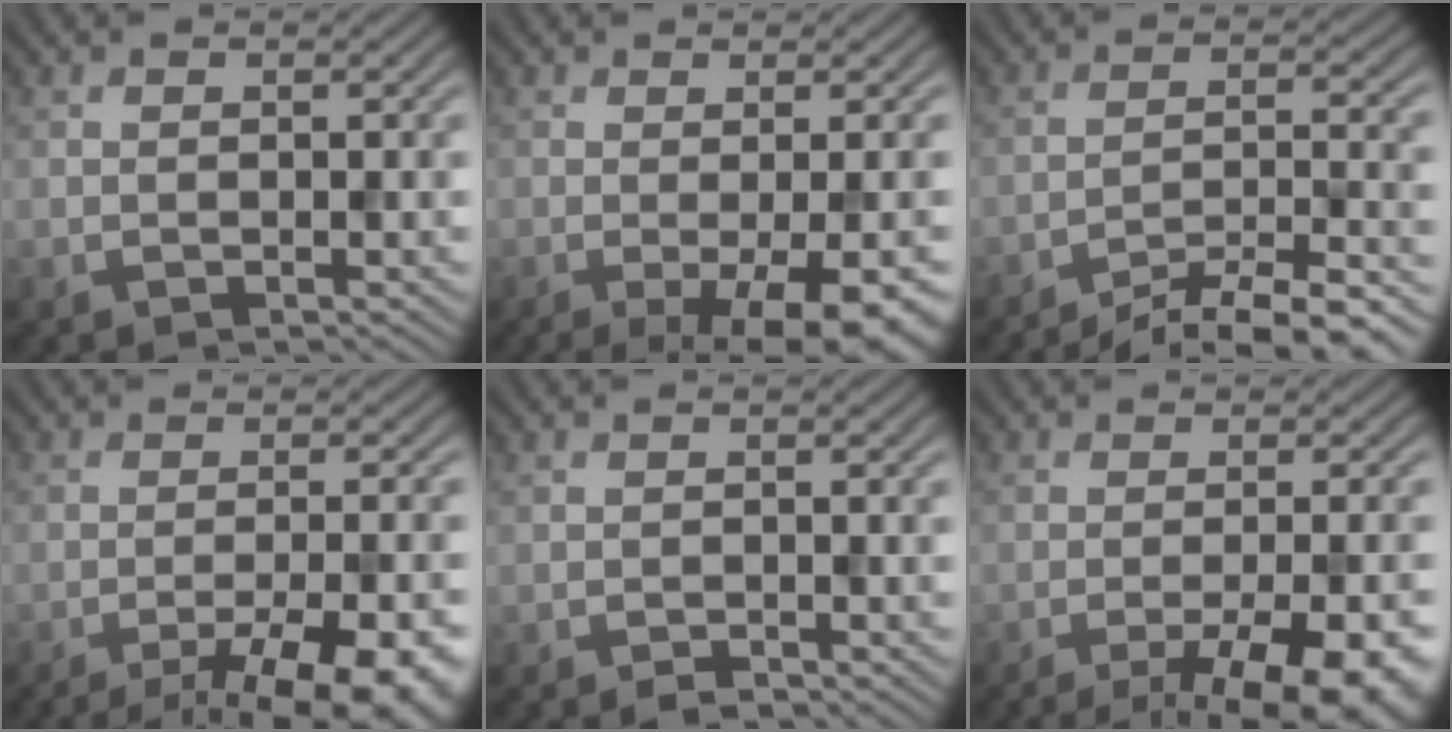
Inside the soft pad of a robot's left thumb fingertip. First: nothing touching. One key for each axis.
{"total": 9.0, "fx": -3.3, "fy": 2.5, "fz": 8.0, "tx": -0.105, "ty": -0.008, "tz": -0.038}
{"total": 9.9, "fx": -8.3, "fy": 1.7, "fz": 5.2, "tx": -0.086, "ty": -0.002, "tz": -0.124}
{"total": 13.0, "fx": -8.6, "fy": 3.8, "fz": 9.0, "tx": -0.111, "ty": -0.006, "tz": -0.098}
{"total": 0.8, "fx": -0.7, "fy": 0.1, "fz": 0.3, "tx": -0.005, "ty": 0.000, "tz": -0.015}
{"total": 13.2, "fx": -7.7, "fy": 4.0, "fz": 9.9, "tx": -0.116, "ty": -0.006, "tz": -0.086}